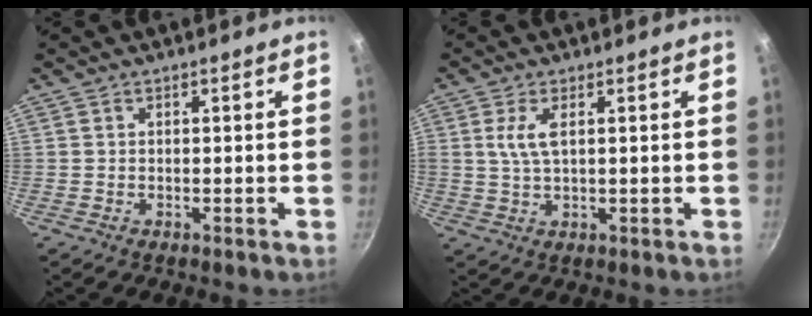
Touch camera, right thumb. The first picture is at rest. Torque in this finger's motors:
{"motor_torque": [0.10, 0.15, 0.26, -0.18, 0.03]}